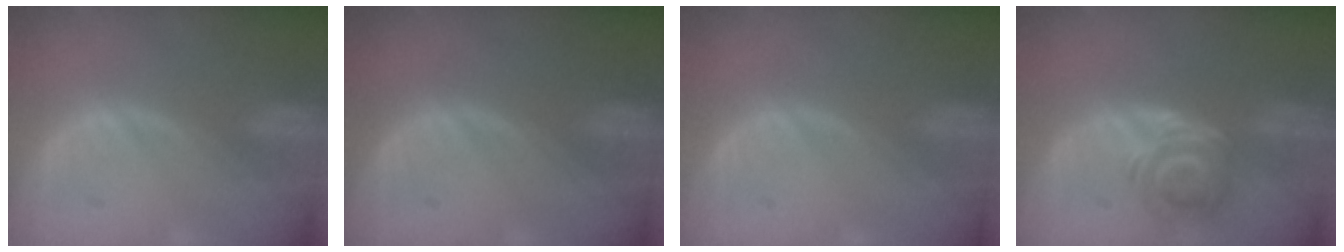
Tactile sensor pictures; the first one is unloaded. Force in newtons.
{"total": 0.0}
{"total": 0.0}
{"total": 5.6, "press": 5.2, "slide": 2.2}